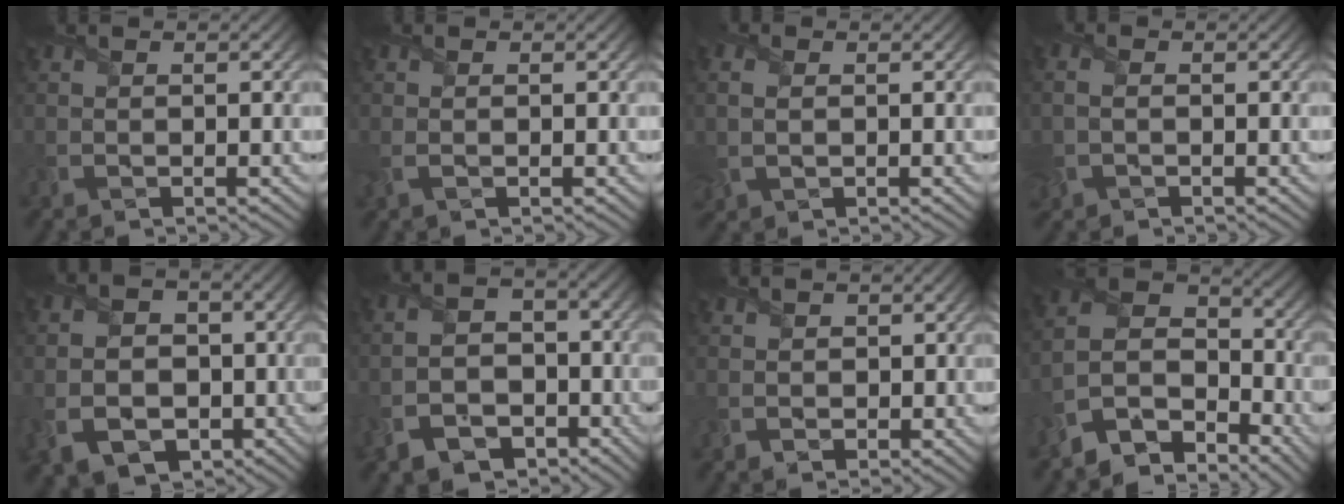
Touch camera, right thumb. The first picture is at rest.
{"total": 1.5, "force": [-0.2, 0.9, 1.1], "torque": [-0.029, -0.002, -0.002]}
{"total": 3.3, "force": [0.3, 2.4, 2.2], "torque": [-0.068, 0.008, 0.012]}
{"total": 2.8, "force": [-0.4, 2.1, 1.9], "torque": [-0.054, 0.005, -0.003]}
{"total": 9.6, "force": [-3.3, 7.5, 5.0], "torque": [-0.110, -0.035, -0.071]}
{"total": 7.9, "force": [-4.5, 5.2, 3.9], "torque": [-0.083, -0.020, -0.088]}
{"total": 1.0, "force": [0.1, 1.0, 0.1], "torque": [-0.006, -0.003, -0.001]}
{"total": 8.9, "force": [-6.7, 4.3, 3.9], "torque": [-0.072, -0.005, -0.143]}